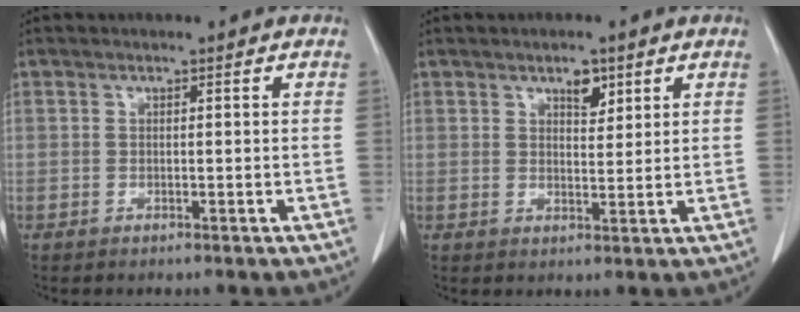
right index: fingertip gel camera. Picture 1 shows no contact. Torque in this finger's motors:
{"motor_torque": [0.29, 0.28, 0.01, 0.02]}